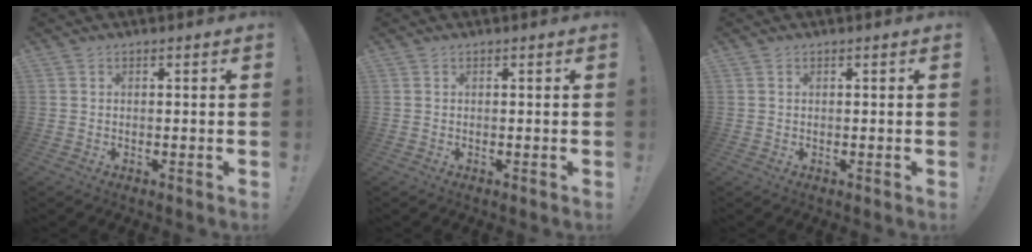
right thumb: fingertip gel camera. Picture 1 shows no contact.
{"total": 0.0}
{"total": 0.0}